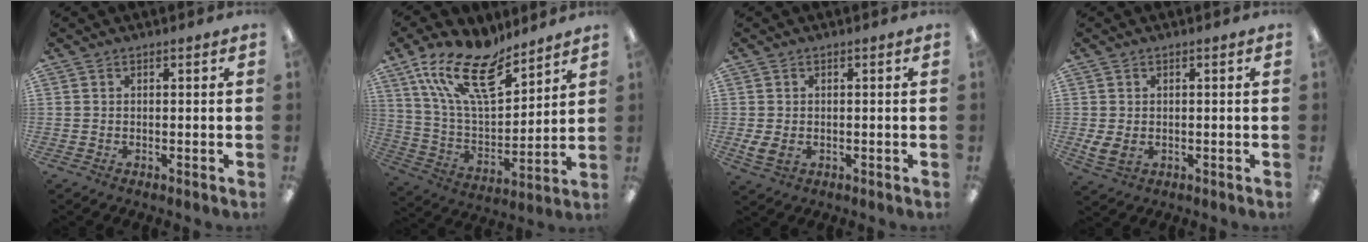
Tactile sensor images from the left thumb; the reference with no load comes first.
{"total": 19.5, "force": [13.4, 7.7, 11.9], "torque": [-0.232, -0.074, 0.239]}
{"total": 3.5, "force": [-0.4, 2.4, 2.5], "torque": [-0.050, -0.004, -0.009]}
{"total": 3.7, "force": [-0.1, 2.6, 2.6], "torque": [-0.059, -0.006, -0.005]}